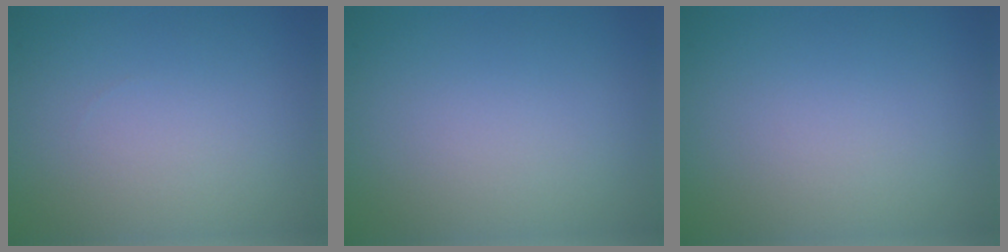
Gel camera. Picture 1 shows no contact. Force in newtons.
{"total": 0.0}
{"total": 0.0}